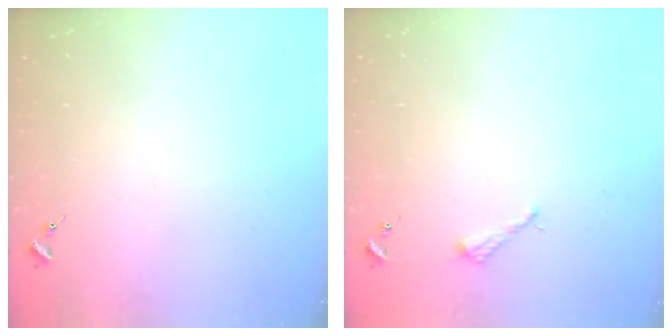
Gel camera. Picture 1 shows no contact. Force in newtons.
{"total": 2.6, "press": 2.6, "slide": 0.3}